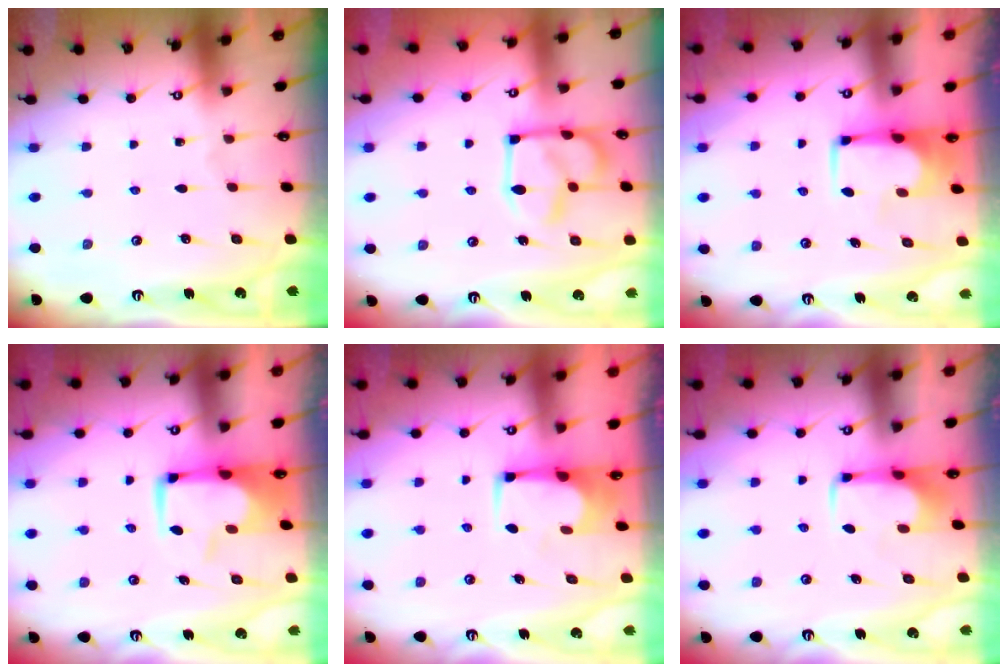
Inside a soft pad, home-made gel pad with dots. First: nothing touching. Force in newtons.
{"total": 6.6, "press": 6.6, "slide": 0.4}
{"total": 1.7, "press": 1.7, "slide": 0.1}
{"total": 1.0, "press": 0.2, "slide": 1.0}
{"total": 1.7, "press": 1.7, "slide": 0.3}
{"total": 2.2, "press": 2.1, "slide": 0.4}